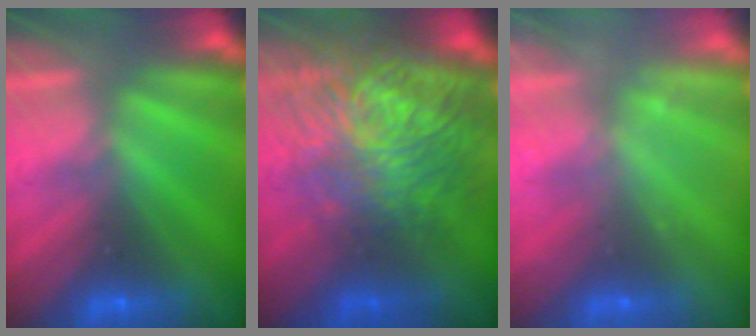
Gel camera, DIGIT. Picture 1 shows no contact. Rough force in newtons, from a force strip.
{"total": 11.3}
{"total": 2.2}